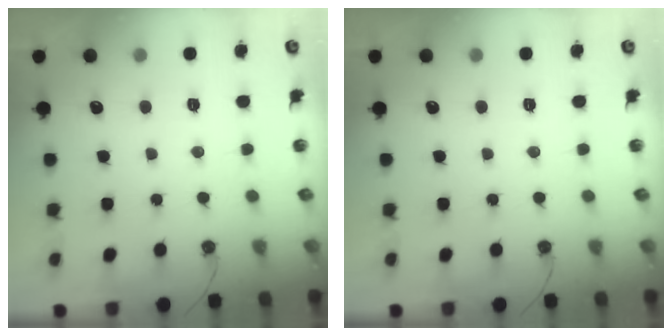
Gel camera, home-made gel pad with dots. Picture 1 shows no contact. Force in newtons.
{"total": 0.0}